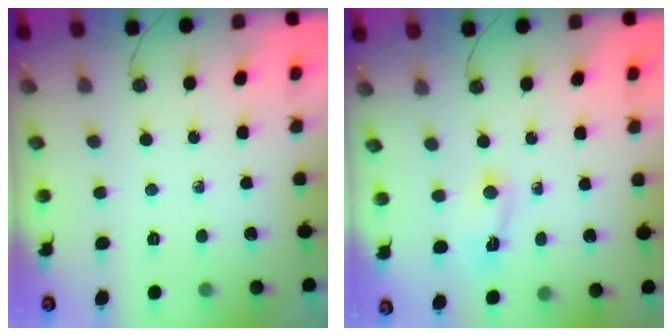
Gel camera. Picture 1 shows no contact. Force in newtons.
{"total": 1.8, "press": 1.8, "slide": 0.3}